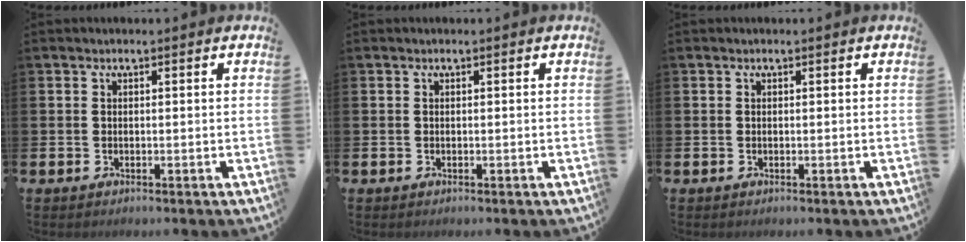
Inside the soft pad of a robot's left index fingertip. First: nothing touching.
{"total": 0.0}
{"total": 0.0}